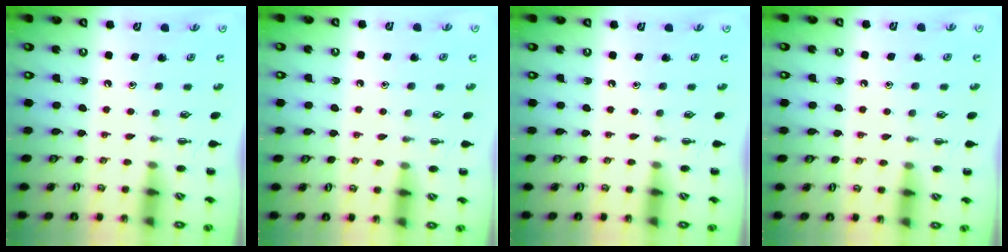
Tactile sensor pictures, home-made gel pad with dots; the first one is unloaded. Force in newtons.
{"total": 6.3, "press": 6.0, "slide": 1.9}
{"total": 0.0}
{"total": 6.3, "press": 6.0, "slide": 1.9}